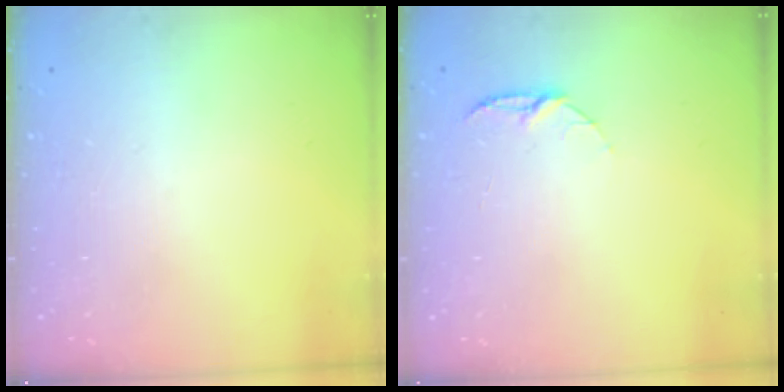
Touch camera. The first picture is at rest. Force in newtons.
{"total": 4.9, "press": 4.8, "slide": 0.6}